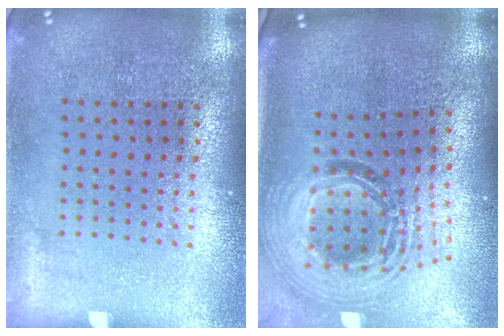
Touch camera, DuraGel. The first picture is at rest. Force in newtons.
{"total": 1.9, "press": 1.5, "slide": 1.1}